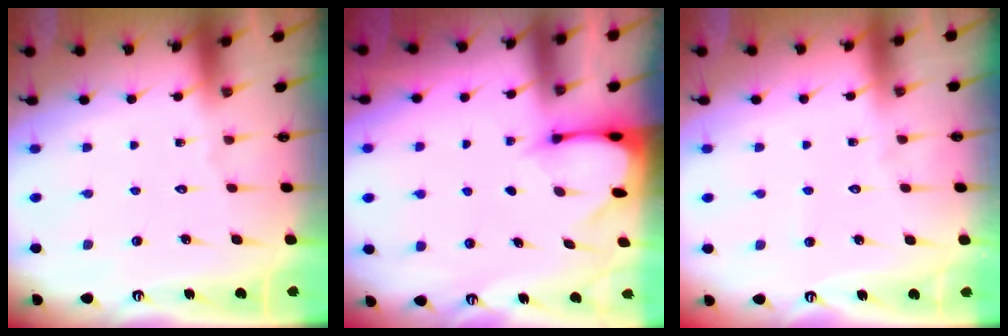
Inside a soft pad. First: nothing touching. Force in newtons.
{"total": 2.4, "press": 2.4, "slide": 0.3}
{"total": 2.3, "press": 2.3, "slide": 0.3}